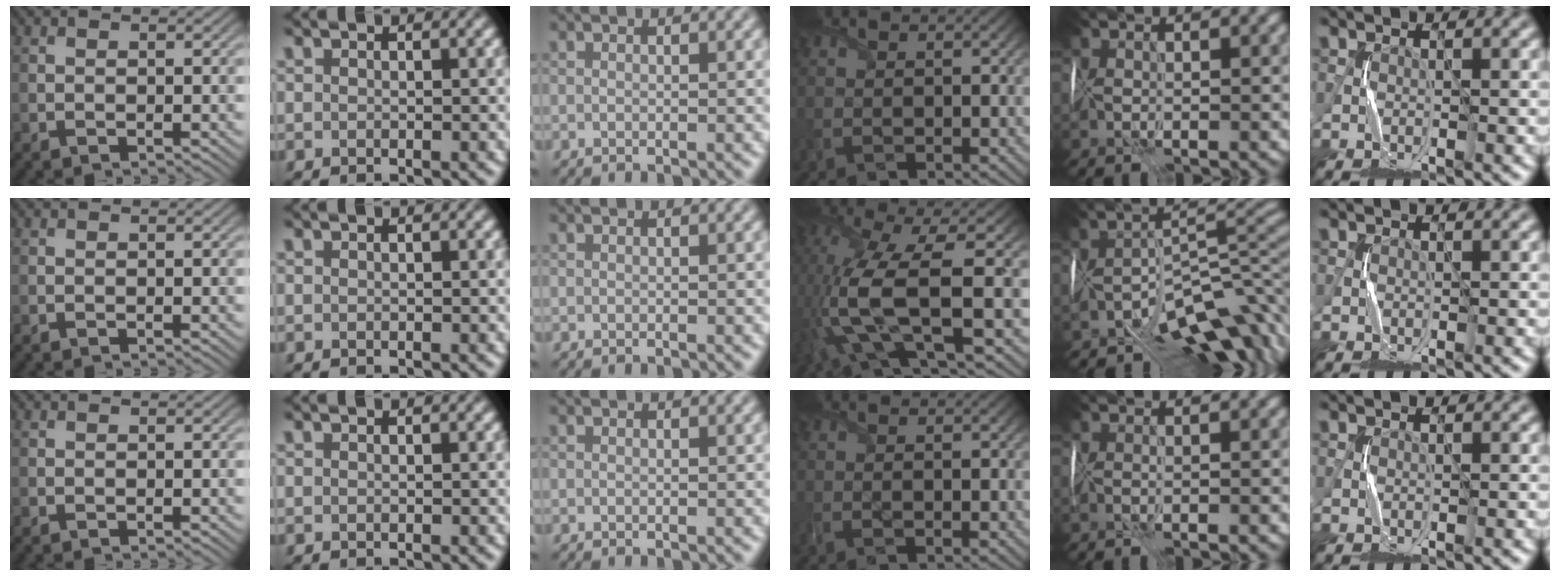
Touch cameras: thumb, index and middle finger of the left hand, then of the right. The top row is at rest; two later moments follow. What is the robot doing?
{"motion": "wrap", "object": "plastic wrap"}